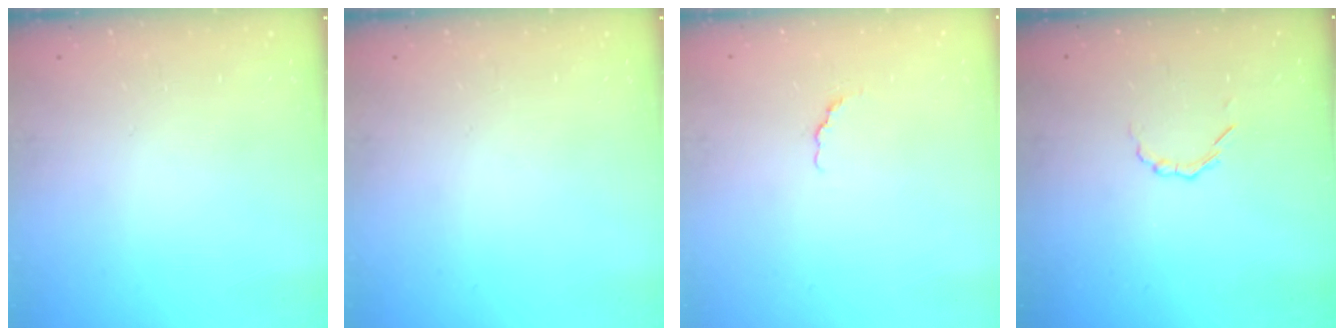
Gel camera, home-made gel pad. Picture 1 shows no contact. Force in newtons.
{"total": 0.0}
{"total": 1.5, "press": 1.3, "slide": 0.7}
{"total": 3.2, "press": 3.1, "slide": 0.7}